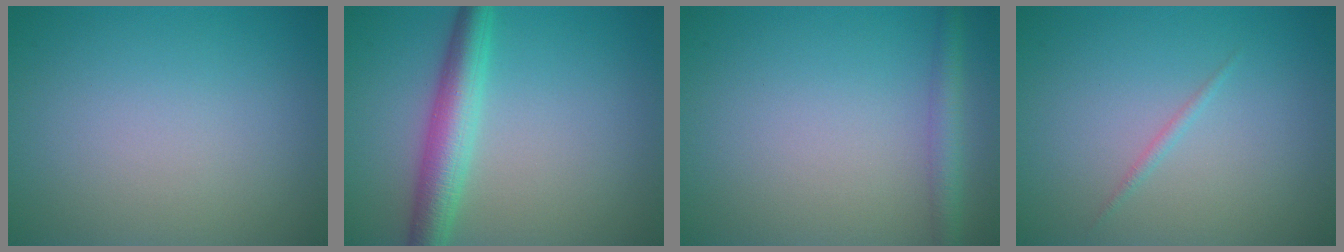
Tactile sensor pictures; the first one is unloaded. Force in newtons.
{"total": 4.4, "press": 4.4, "slide": 0.0}
{"total": 2.3, "press": 2.3, "slide": 0.0}
{"total": 0.6, "press": 0.6, "slide": 0.0}